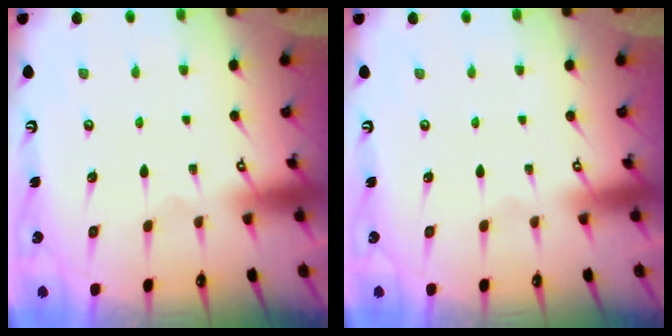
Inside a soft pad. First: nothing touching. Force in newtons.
{"total": 0.0}